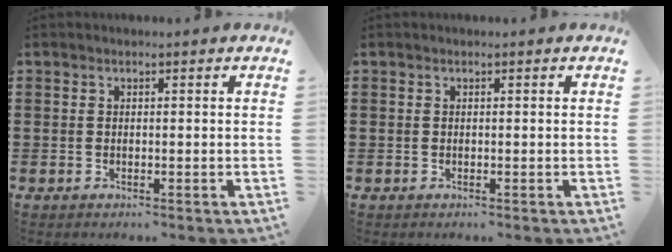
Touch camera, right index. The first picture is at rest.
{"total": 0.0}